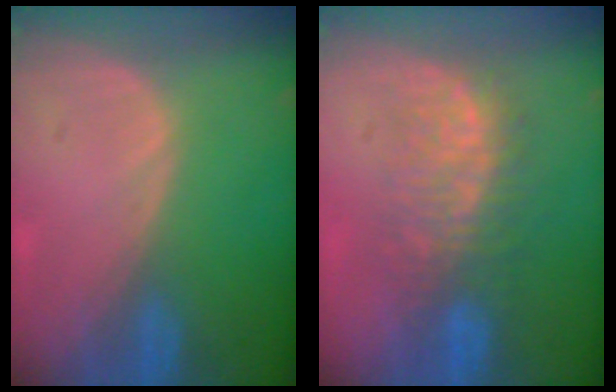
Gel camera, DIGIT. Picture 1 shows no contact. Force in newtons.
{"total": 7.6, "press": 7.4, "slide": 1.3}